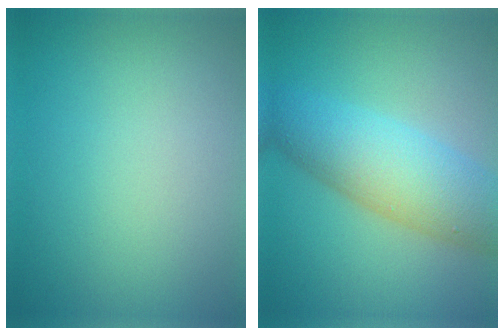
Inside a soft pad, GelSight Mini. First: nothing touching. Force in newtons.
{"total": 7.5, "press": 7.5, "slide": 0.1}